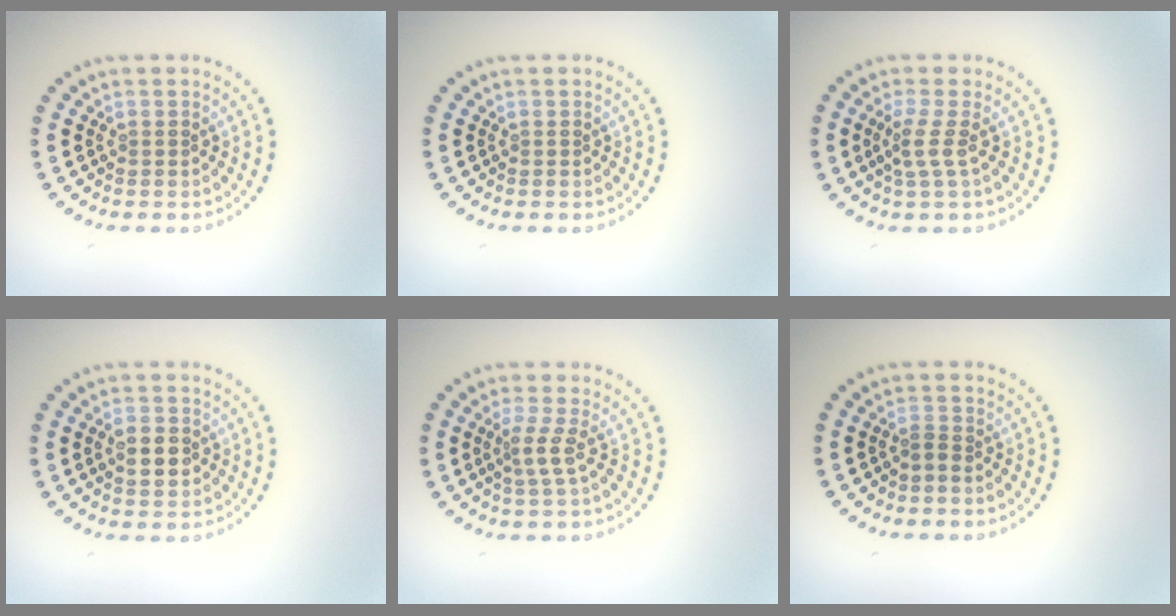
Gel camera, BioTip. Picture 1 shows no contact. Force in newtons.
{"total": 0.0}
{"total": 1.9, "press": 1.3, "slide": 1.3}
{"total": 2.9, "press": 2.9, "slide": 0.0}
{"total": 1.9, "press": 1.4, "slide": 1.3}
{"total": 1.1, "press": 0.9, "slide": 0.7}